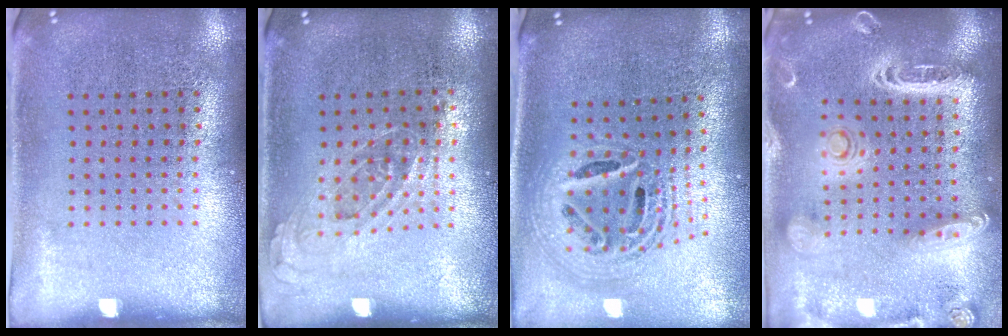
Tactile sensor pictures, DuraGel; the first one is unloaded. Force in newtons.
{"total": 0.8, "press": 0.7, "slide": 0.4}
{"total": 2.3, "press": 1.7, "slide": 1.6}
{"total": 2.8, "press": 2.4, "slide": 1.4}